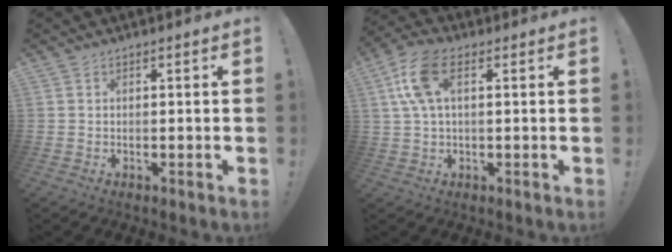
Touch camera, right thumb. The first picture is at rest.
{"total": 10.7, "force": [3.0, 5.2, 8.8], "torque": [-0.166, 0.000, 0.057]}